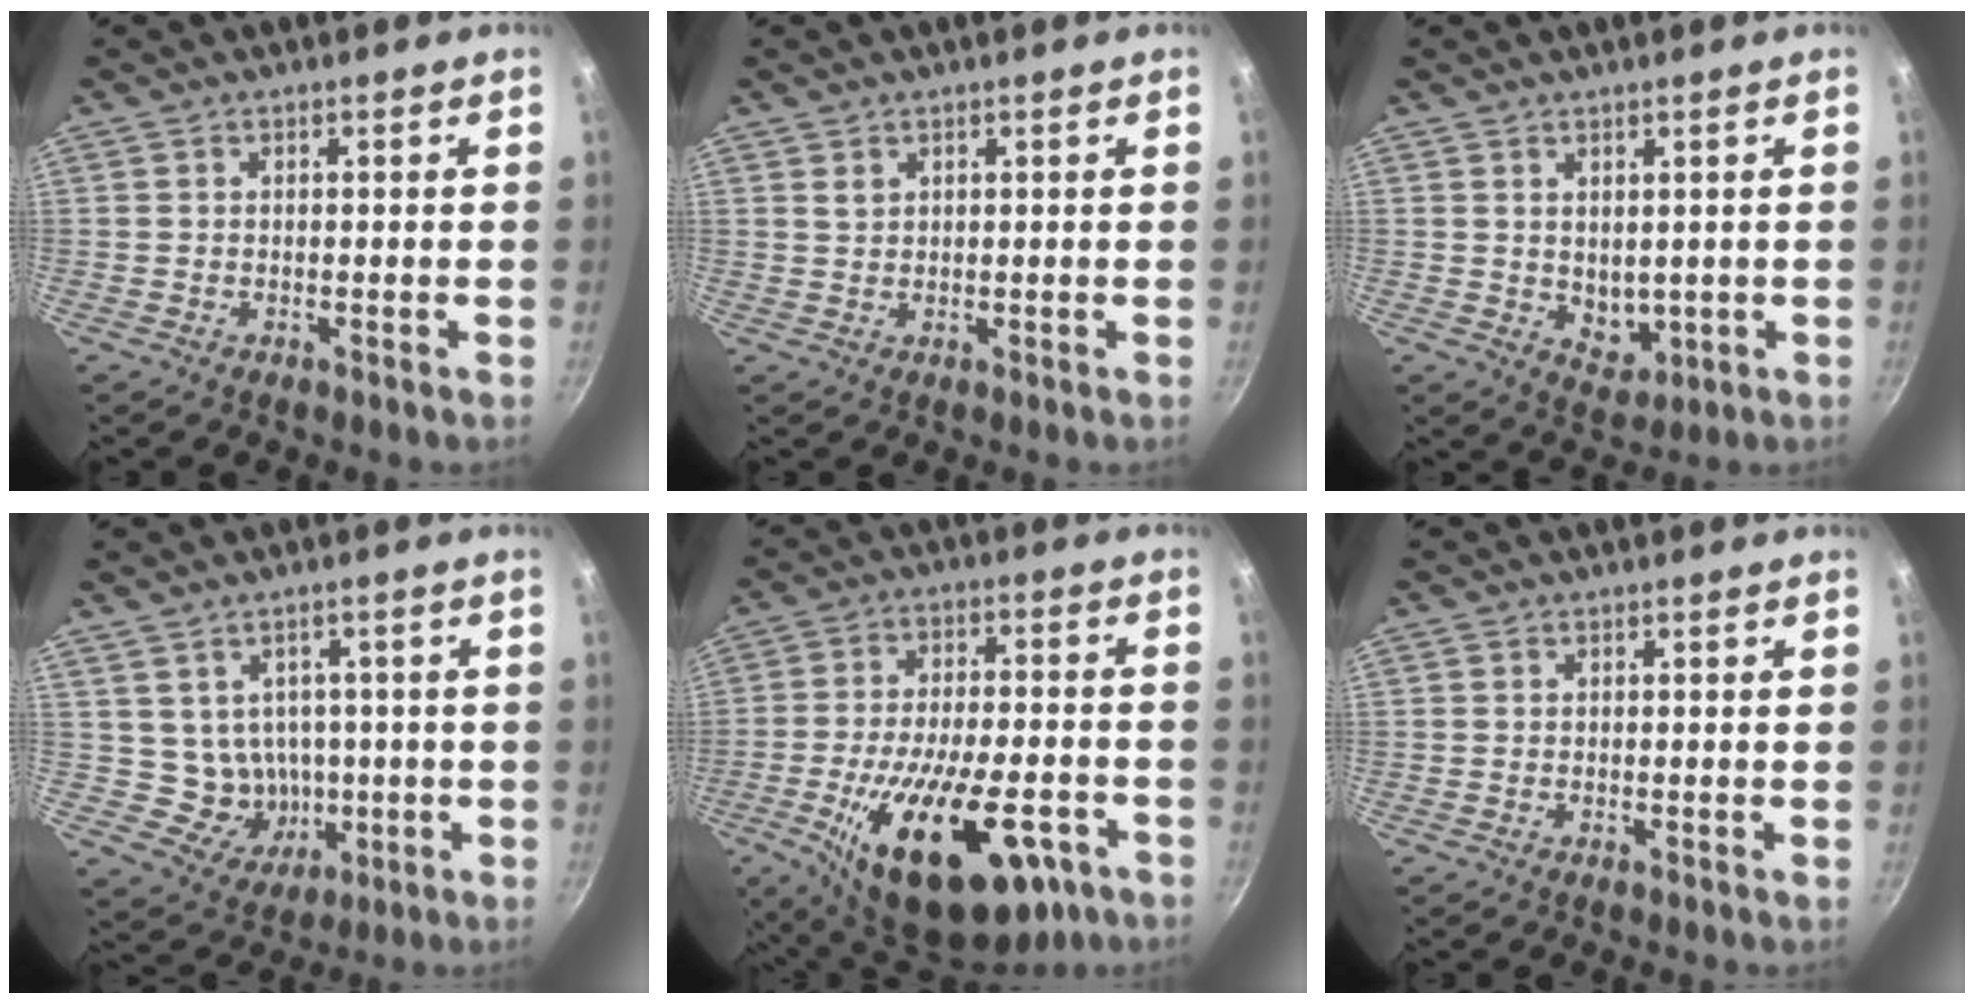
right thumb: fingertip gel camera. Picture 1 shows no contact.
{"total": 1.4, "force": [0.9, 0.9, 0.7], "torque": [-0.012, -0.001, 0.020]}
{"total": 4.5, "force": [0.9, 3.3, 3.0], "torque": [-0.029, -0.014, 0.029]}
{"total": 7.9, "force": [0.2, 7.3, 3.1], "torque": [-0.024, 0.004, 0.018]}
{"total": 24.6, "force": [-10.4, 11.0, 19.3], "torque": [-0.294, 0.024, -0.151]}
{"total": 0.0}